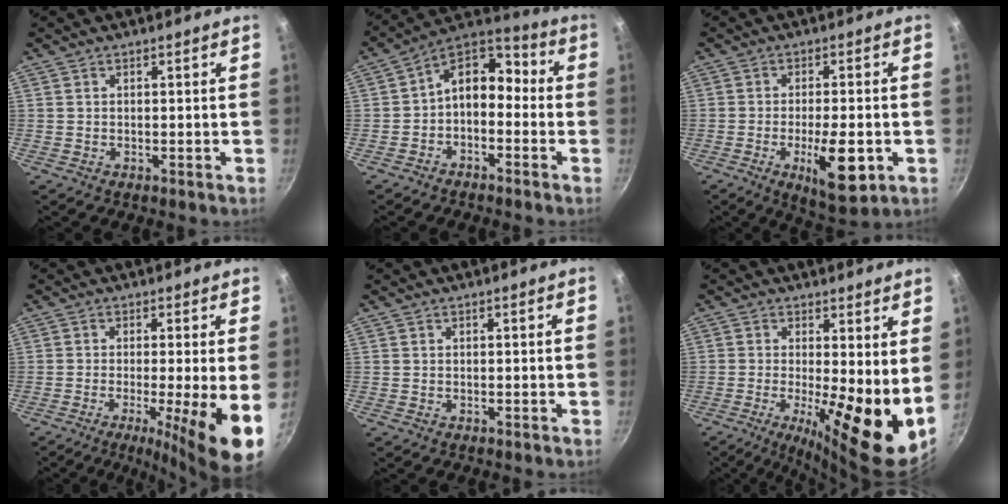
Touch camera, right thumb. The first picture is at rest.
{"total": 9.9, "force": [-1.7, 6.8, 7.0], "torque": [-0.089, 0.063, -0.045]}
{"total": 13.3, "force": [-4.1, 4.4, 11.9], "torque": [-0.179, 0.006, -0.056]}
{"total": 11.3, "force": [-2.4, 1.1, 11.0], "torque": [-0.164, -0.013, -0.035]}
{"total": 0.0}
{"total": 13.7, "force": [-0.8, 3.5, 13.2], "torque": [-0.182, -0.022, -0.014]}